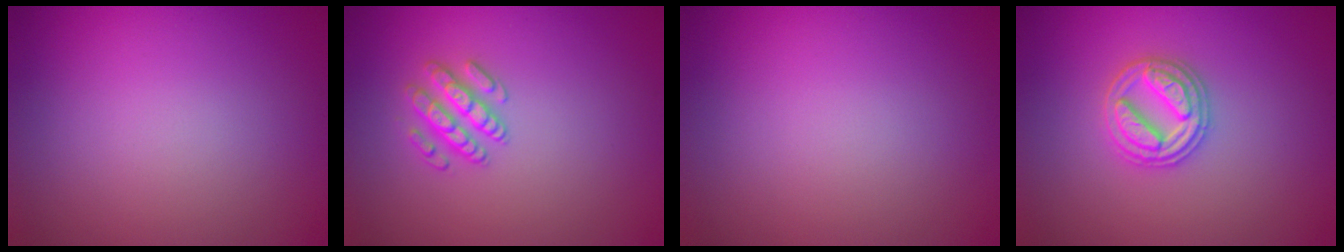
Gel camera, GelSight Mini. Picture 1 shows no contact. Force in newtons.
{"total": 2.5, "press": 2.4, "slide": 0.5}
{"total": 0.0}
{"total": 3.2, "press": 3.2, "slide": 0.6}